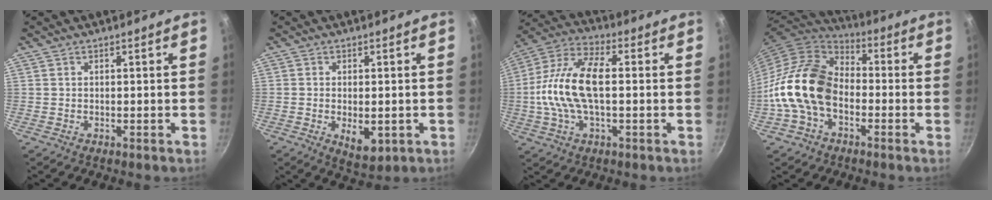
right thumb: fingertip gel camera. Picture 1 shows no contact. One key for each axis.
{"total": 6.1, "fx": -1.3, "fy": 3.2, "fz": 5.0, "tx": -0.066, "ty": -0.009, "tz": -0.010}
{"total": 15.6, "fx": -0.1, "fy": 7.6, "fz": 13.6, "tx": -0.268, "ty": 0.030, "tz": -0.017}
{"total": 16.8, "fx": -3.5, "fy": 11.7, "fz": 11.5, "tx": -0.180, "ty": 0.040, "tz": -0.084}